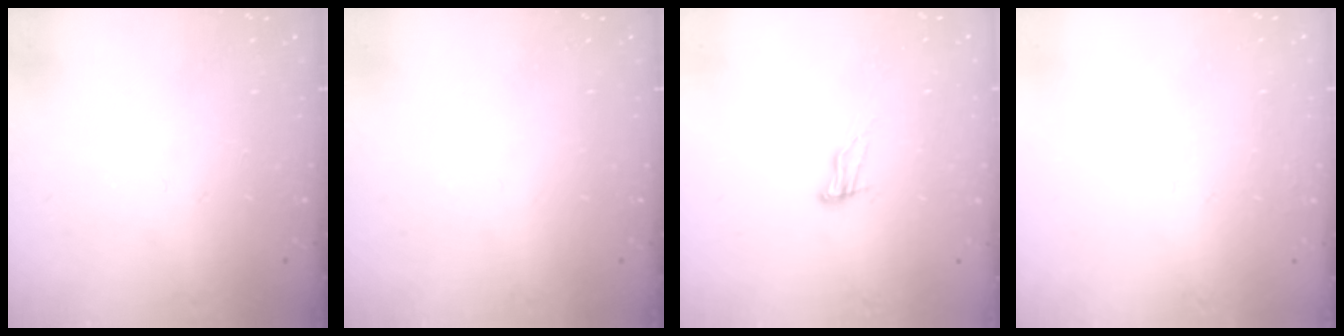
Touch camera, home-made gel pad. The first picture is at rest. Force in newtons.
{"total": 0.0}
{"total": 5.1, "press": 5.1, "slide": 0.5}
{"total": 1.8, "press": 1.7, "slide": 0.4}